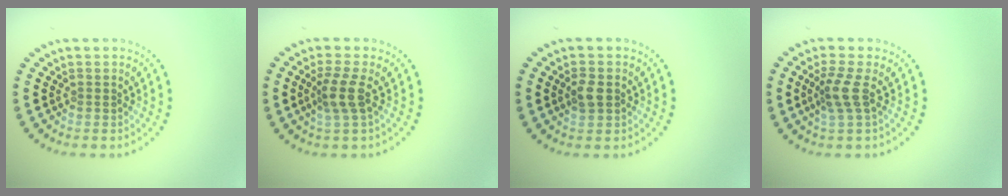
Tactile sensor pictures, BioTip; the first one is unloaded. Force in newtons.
{"total": 2.6, "press": 2.1, "slide": 1.6}
{"total": 1.9, "press": 1.9, "slide": 0.2}
{"total": 2.4, "press": 1.8, "slide": 1.6}